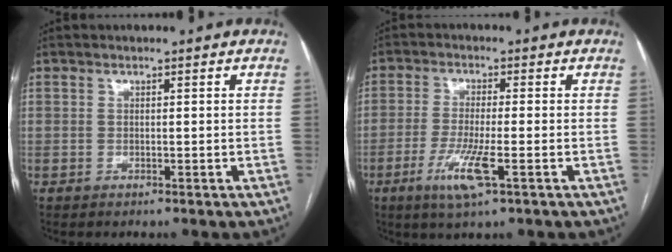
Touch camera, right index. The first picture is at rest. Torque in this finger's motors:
{"motor_torque": [0.79, -0.32, 0.21, 0.11]}